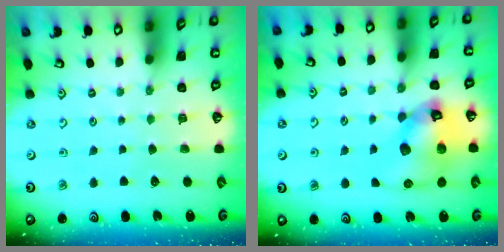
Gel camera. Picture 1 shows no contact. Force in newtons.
{"total": 14.5, "press": 14.4, "slide": 1.9}